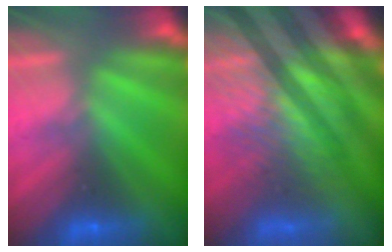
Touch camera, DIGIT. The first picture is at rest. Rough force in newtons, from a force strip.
{"total": 6.8}